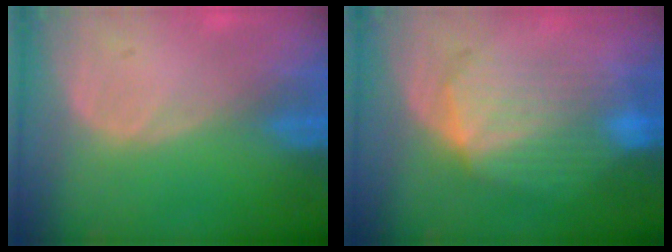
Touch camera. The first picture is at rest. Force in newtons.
{"total": 7.4, "press": 7.4, "slide": 0.2}